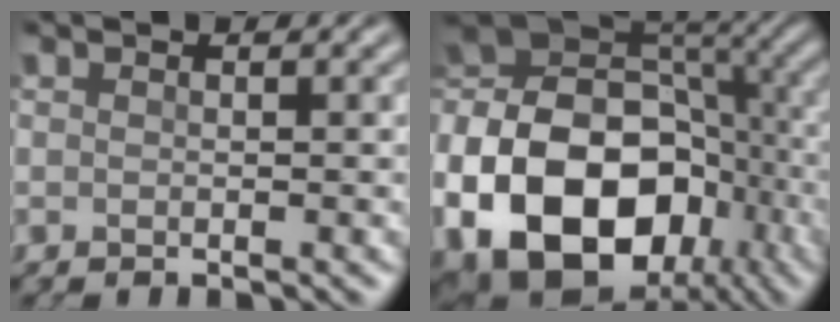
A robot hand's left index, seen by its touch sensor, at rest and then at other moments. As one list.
[{"total": 18.8, "force": [-6.5, 13.8, 11.1], "torque": [-0.218, -0.015, -0.110]}]